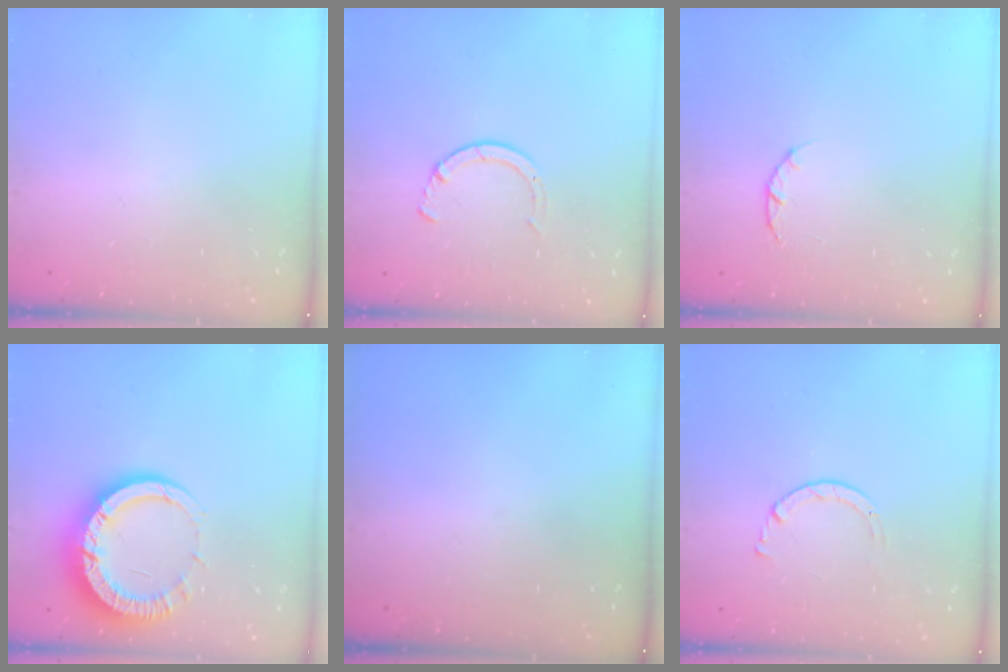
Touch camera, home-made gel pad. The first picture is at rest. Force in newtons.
{"total": 3.3, "press": 3.3, "slide": 0.4}
{"total": 1.4, "press": 1.3, "slide": 0.3}
{"total": 12.4, "press": 12.4, "slide": 1.2}
{"total": 0.0}
{"total": 2.7, "press": 2.7, "slide": 0.3}